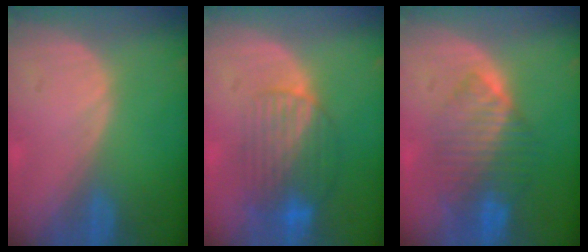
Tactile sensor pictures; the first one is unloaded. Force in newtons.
{"total": 8.5, "press": 7.3, "slide": 4.3}
{"total": 7.8, "press": 7.4, "slide": 2.3}